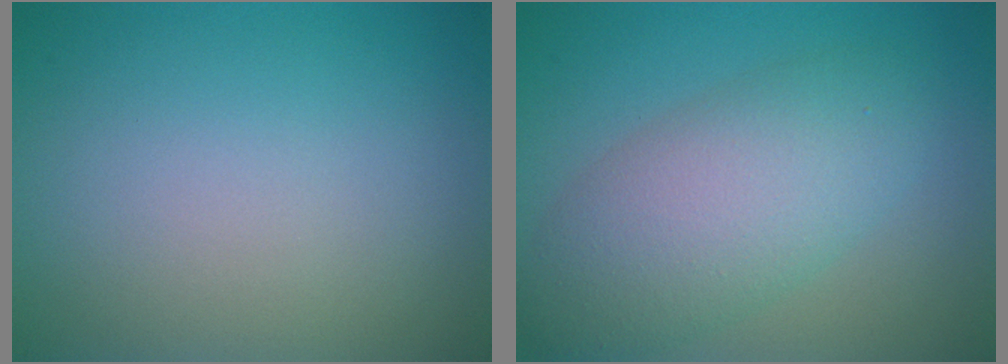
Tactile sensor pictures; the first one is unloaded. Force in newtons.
{"total": 6.5, "press": 6.5, "slide": 0.2}